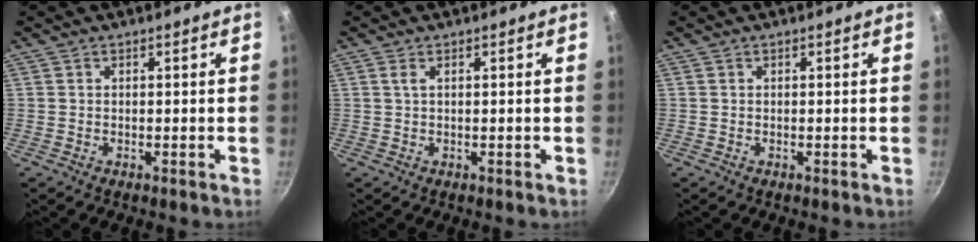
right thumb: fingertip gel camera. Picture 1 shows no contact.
{"total": 1.0, "force": [0.3, 0.1, 0.9], "torque": [-0.018, 0.000, 0.004]}
{"total": 0.0}